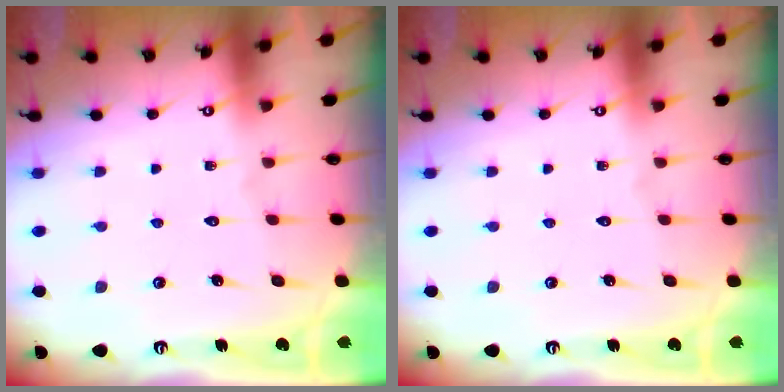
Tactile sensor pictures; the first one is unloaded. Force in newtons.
{"total": 0.0}